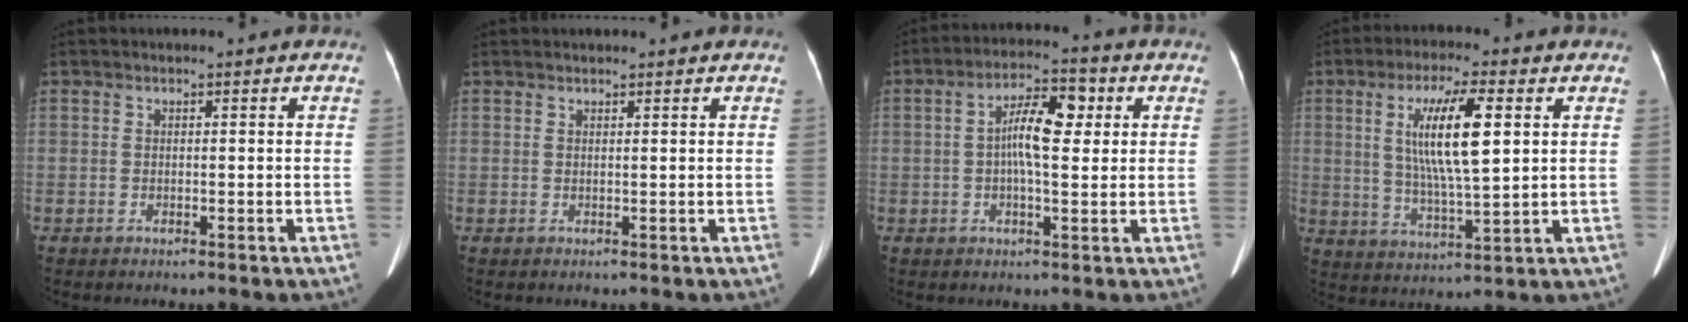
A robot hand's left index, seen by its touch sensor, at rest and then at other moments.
{"total": 2.4, "force": [2.2, 0.2, 0.9], "torque": [-0.009, 0.011, 0.028]}
{"total": 7.7, "force": [0.8, 2.3, 7.3], "torque": [-0.129, 0.017, 0.014]}
{"total": 10.7, "force": [2.5, 1.3, 10.3], "torque": [-0.193, -0.006, 0.050]}